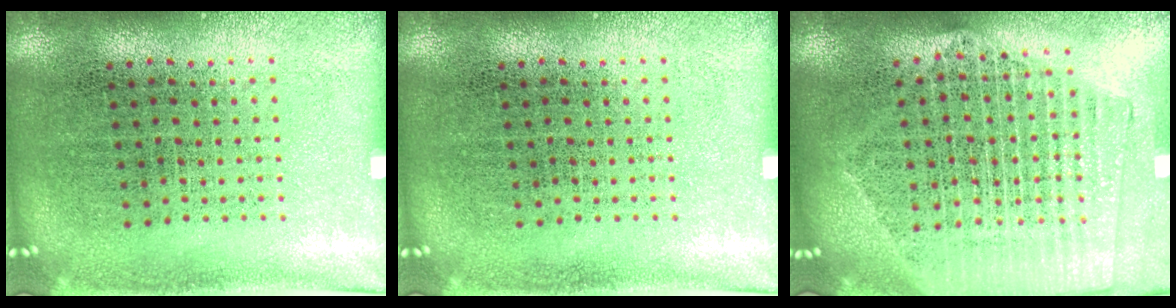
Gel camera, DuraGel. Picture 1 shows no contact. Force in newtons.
{"total": 0.0}
{"total": 2.1, "press": 1.9, "slide": 0.9}